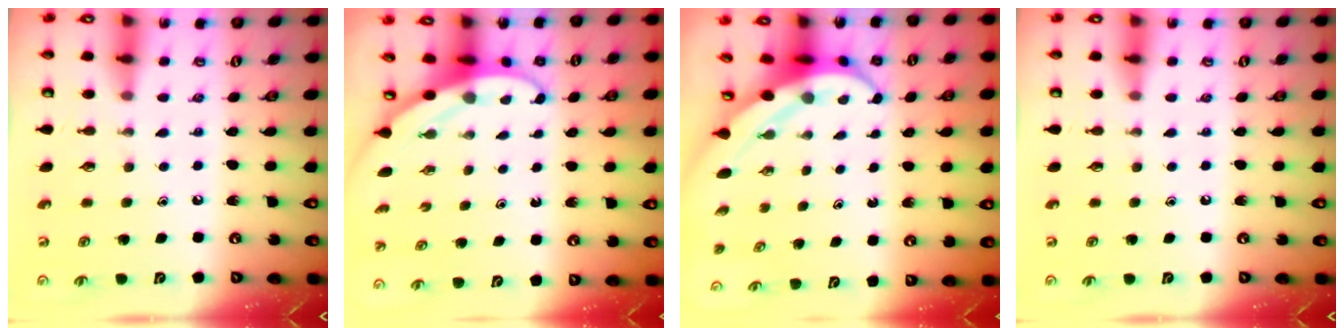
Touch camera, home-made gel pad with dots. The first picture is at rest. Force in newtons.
{"total": 3.3, "press": 3.3, "slide": 0.1}
{"total": 5.2, "press": 5.2, "slide": 0.6}
{"total": 0.0}